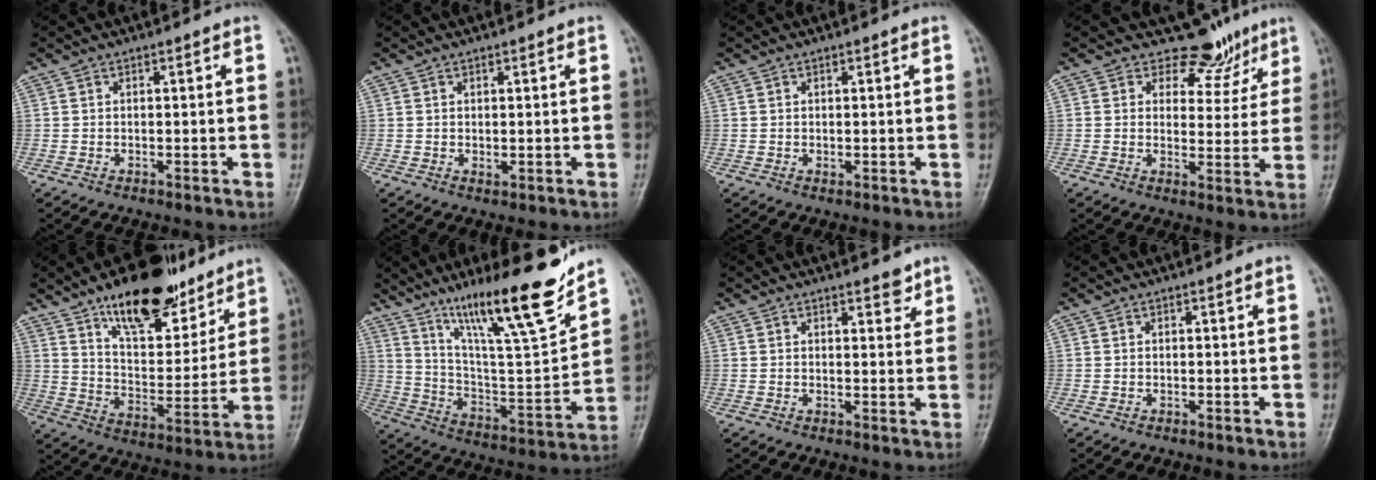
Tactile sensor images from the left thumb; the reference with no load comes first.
{"total": 1.0, "force": [0.5, 0.5, 0.7], "torque": [-0.009, -0.005, 0.010]}
{"total": 0.6, "force": [0.3, 0.3, 0.4], "torque": [-0.004, -0.003, 0.006]}
{"total": 7.7, "force": [6.1, 4.6, 1.2], "torque": [0.019, -0.045, 0.078]}
{"total": 20.6, "force": [14.0, 8.7, 12.3], "torque": [-0.133, -0.074, 0.232]}
{"total": 22.7, "force": [15.9, 3.2, 15.9], "torque": [-0.233, -0.077, 0.273]}
{"total": 2.7, "force": [2.1, 1.1, 1.4], "torque": [-0.006, -0.014, 0.028]}
{"total": 0.0}